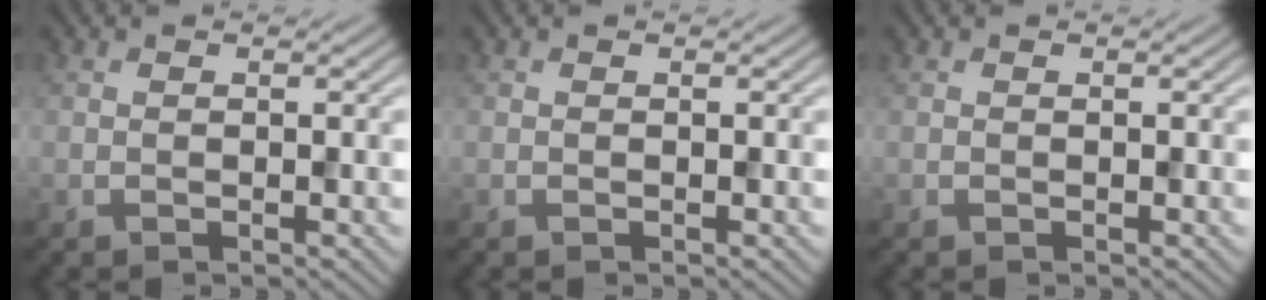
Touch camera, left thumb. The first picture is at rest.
{"total": 0.0}
{"total": 0.0}